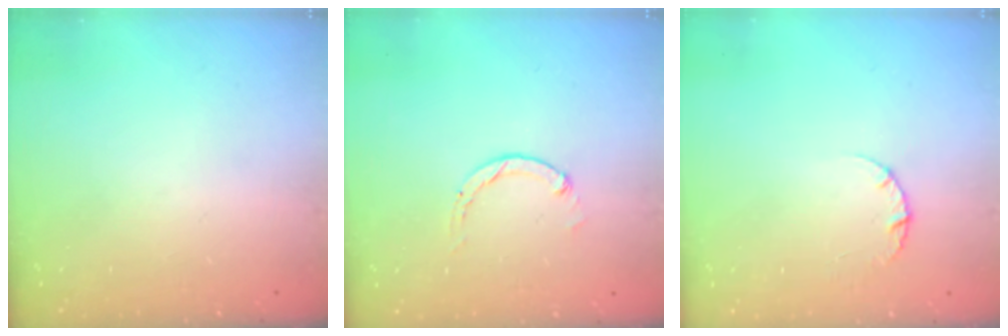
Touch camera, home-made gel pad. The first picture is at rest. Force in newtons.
{"total": 1.2, "press": 1.2, "slide": 0.3}
{"total": 2.6, "press": 2.6, "slide": 0.3}